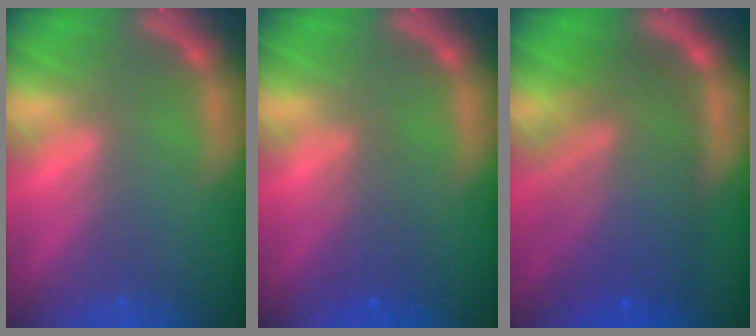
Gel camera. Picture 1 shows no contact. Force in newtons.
{"total": 2.5}
{"total": 10.0}